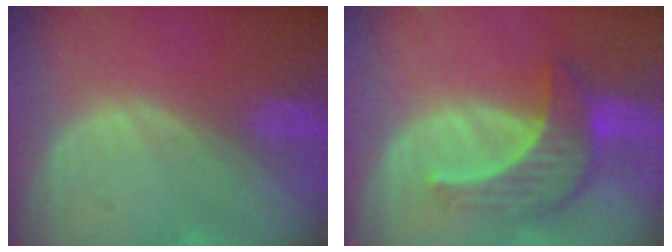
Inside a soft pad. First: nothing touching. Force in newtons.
{"total": 7.3, "press": 6.8, "slide": 2.7}